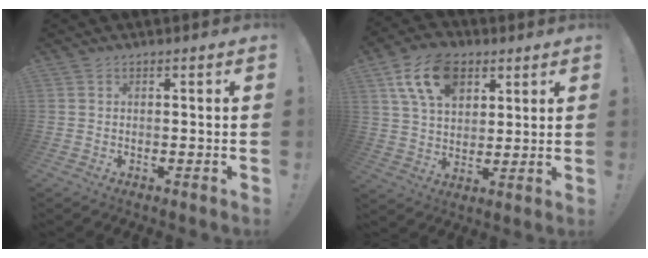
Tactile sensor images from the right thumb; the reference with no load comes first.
{"total": 15.3, "force": [7.4, 10.0, 8.9], "torque": [-0.145, -0.019, 0.142]}